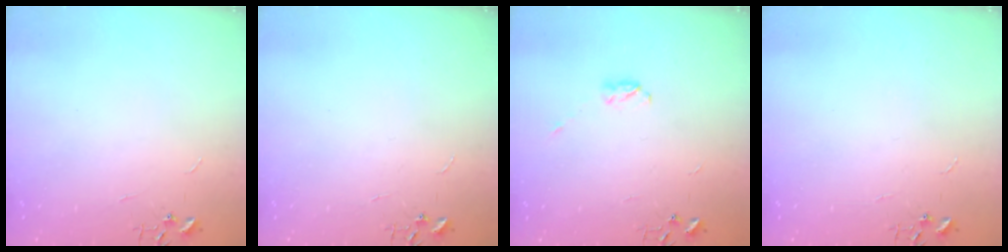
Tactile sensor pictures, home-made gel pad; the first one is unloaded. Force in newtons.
{"total": 0.0}
{"total": 4.0, "press": 3.9, "slide": 0.6}
{"total": 0.0}